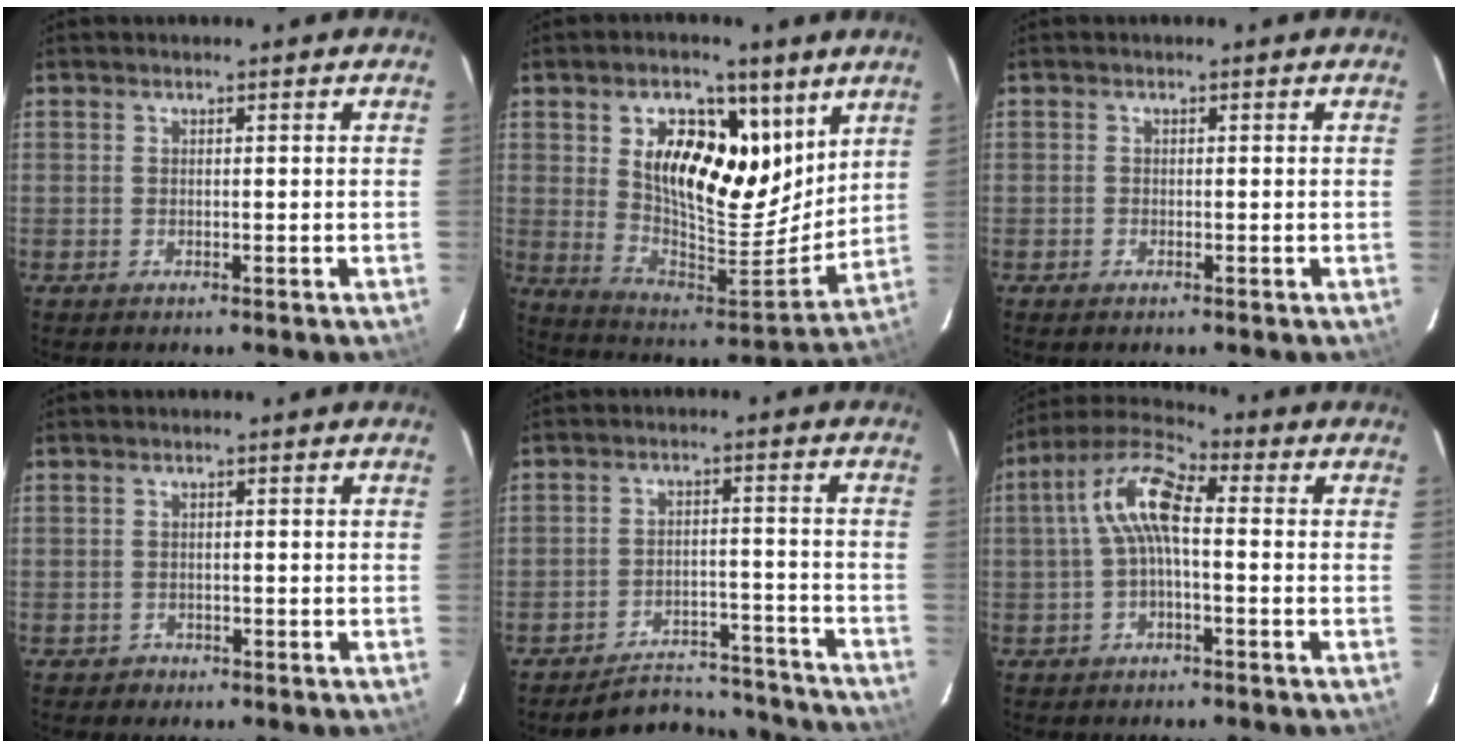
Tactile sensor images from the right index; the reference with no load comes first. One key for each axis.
{"total": 19.1, "fx": 8.6, "fy": 10.0, "fz": 13.8, "tx": -0.231, "ty": -0.007, "tz": 0.151}
{"total": 0.8, "fx": -0.5, "fy": 0.5, "fz": 0.1, "tx": -0.004, "ty": 0.000, "tz": -0.011}
{"total": 1.6, "fx": -0.9, "fy": 1.3, "fz": 0.0, "tx": 0.001, "ty": 0.003, "tz": -0.010}
{"total": 14.4, "fx": -13.5, "fy": 4.5, "fz": 1.9, "tx": -0.041, "ty": 0.044, "tz": -0.172}
{"total": 8.9, "fx": 0.0, "fy": 3.0, "fz": 8.4, "tx": -0.178, "ty": 0.026, "tz": -0.005}